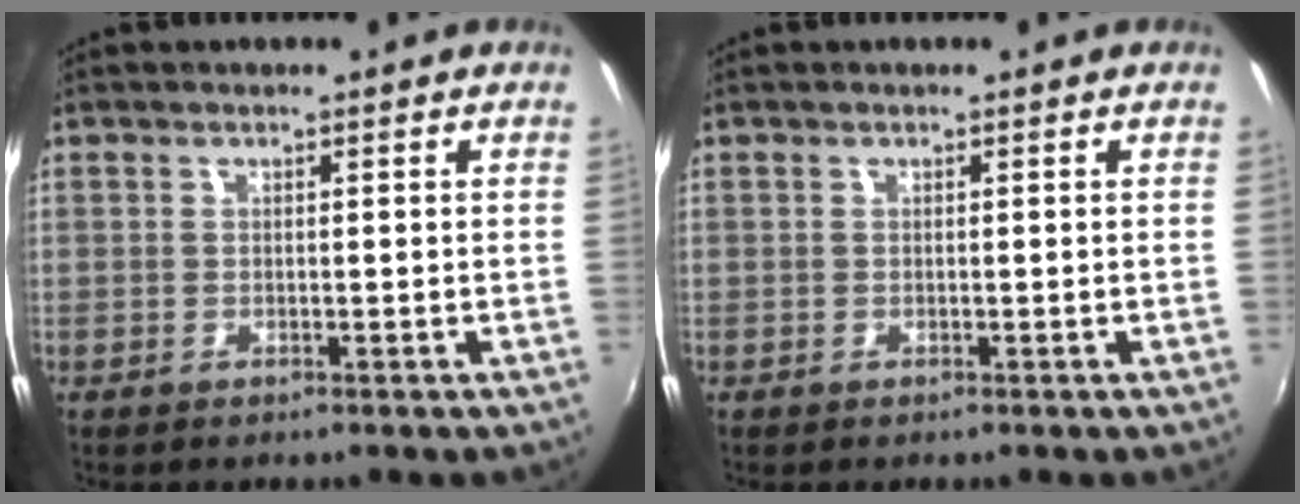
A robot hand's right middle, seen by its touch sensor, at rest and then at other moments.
{"total": 0.0}